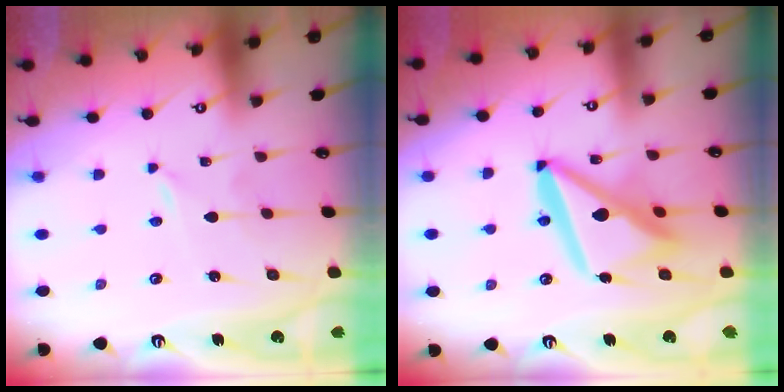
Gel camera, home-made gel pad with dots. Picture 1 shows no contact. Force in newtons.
{"total": 15.8, "press": 15.6, "slide": 1.8}